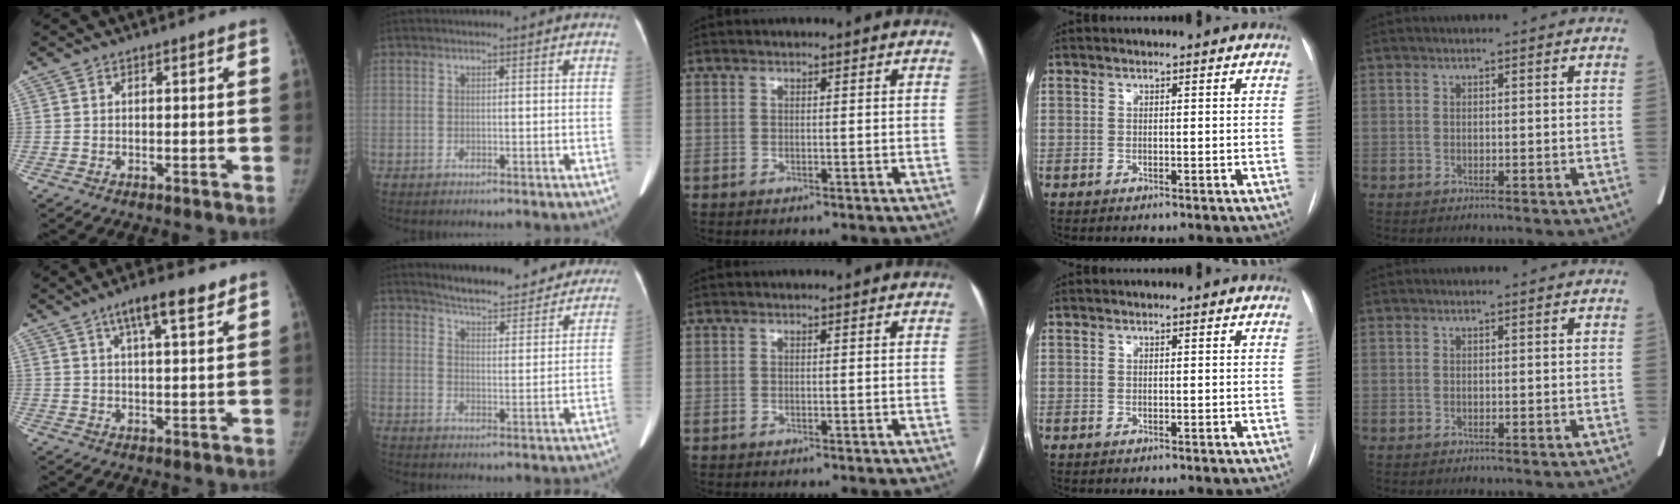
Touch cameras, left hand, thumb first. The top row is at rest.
{"thumb": {"total": 8.2, "force": [5.0, 2.1, 6.2], "torque": [-0.085, -0.013, 0.079]}, "index": {"total": 17.0, "force": [15.9, 3.6, 4.9], "torque": [-0.050, -0.010, 0.196]}}